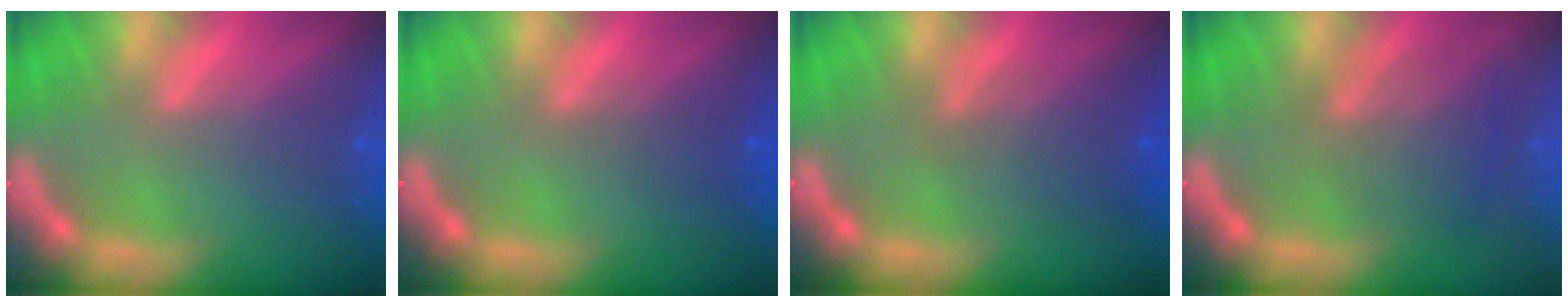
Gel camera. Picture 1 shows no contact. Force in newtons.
{"total": 1.5}
{"total": 3.0}
{"total": 4.0}